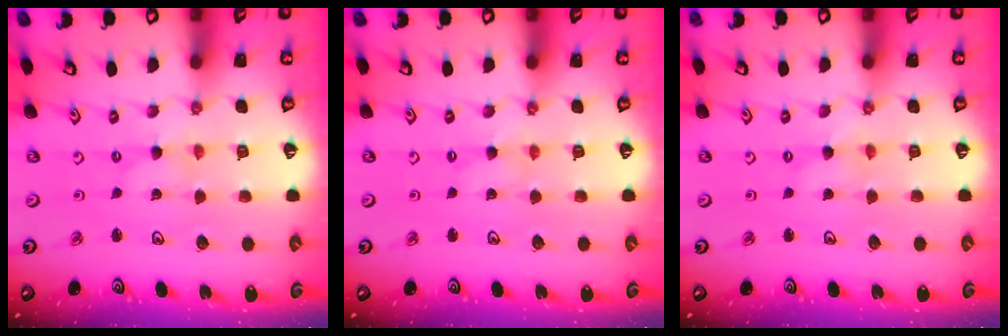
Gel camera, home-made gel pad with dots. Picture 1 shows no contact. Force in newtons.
{"total": 1.2, "press": 1.1, "slide": 0.3}
{"total": 0.0}